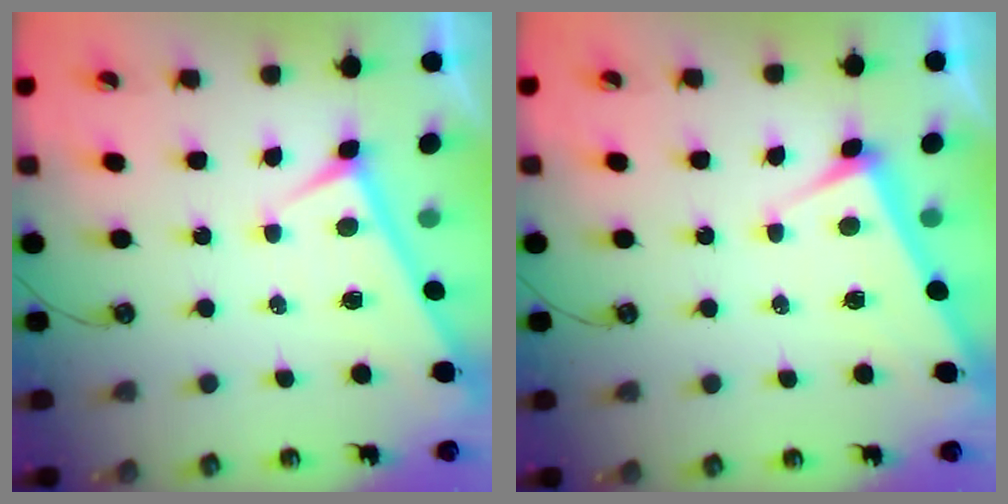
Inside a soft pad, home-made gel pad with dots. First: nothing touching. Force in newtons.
{"total": 3.8, "press": 3.8, "slide": 0.2}